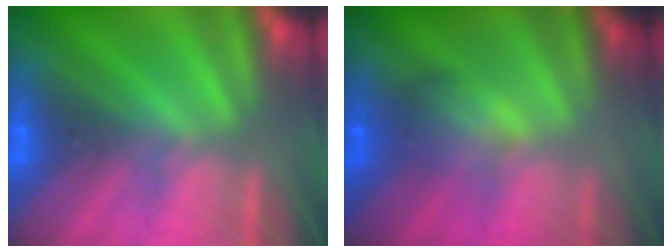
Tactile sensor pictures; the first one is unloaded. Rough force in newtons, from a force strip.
{"total": 2.1}